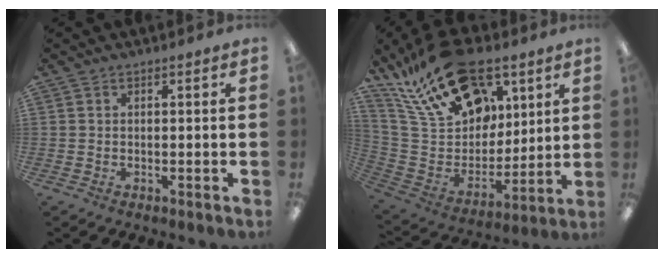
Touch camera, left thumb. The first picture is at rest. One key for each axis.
{"total": 25.8, "fx": 15.6, "fy": 14.9, "fz": 14.1, "tx": -0.261, "ty": -0.078, "tz": 0.282}